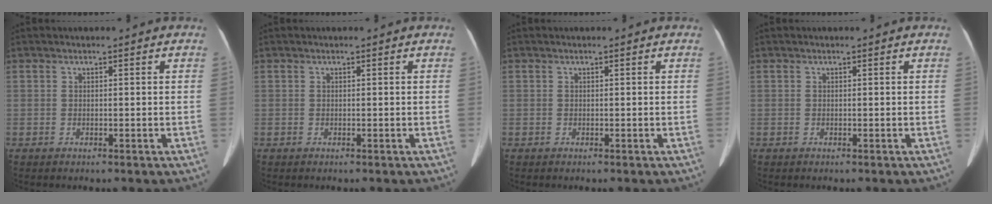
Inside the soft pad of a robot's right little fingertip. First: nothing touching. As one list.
[{"total": 0.0}, {"total": 0.0}, {"total": 0.0}]